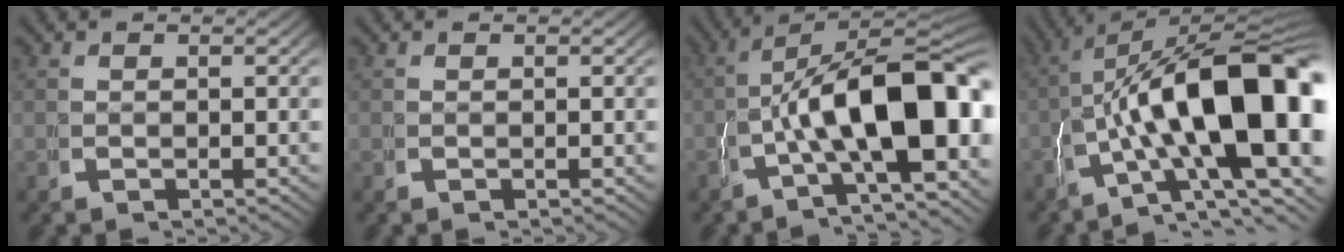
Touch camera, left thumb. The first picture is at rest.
{"total": 0.0}
{"total": 13.4, "force": [-1.4, 6.7, 11.5], "torque": [-0.198, -0.046, -0.009]}
{"total": 18.4, "force": [-2.0, 9.9, 15.4], "torque": [-0.258, -0.062, -0.002]}